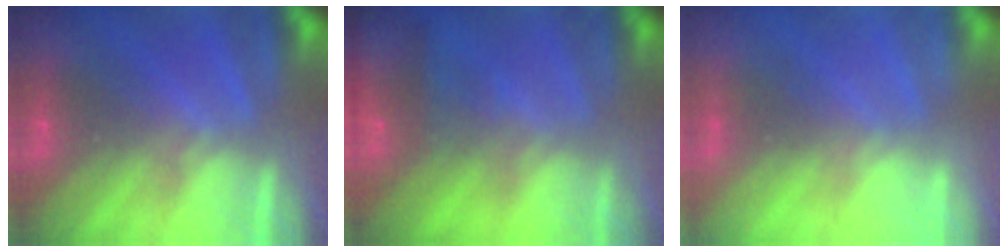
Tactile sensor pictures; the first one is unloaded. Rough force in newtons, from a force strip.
{"total": 11.7}
{"total": 1.9}